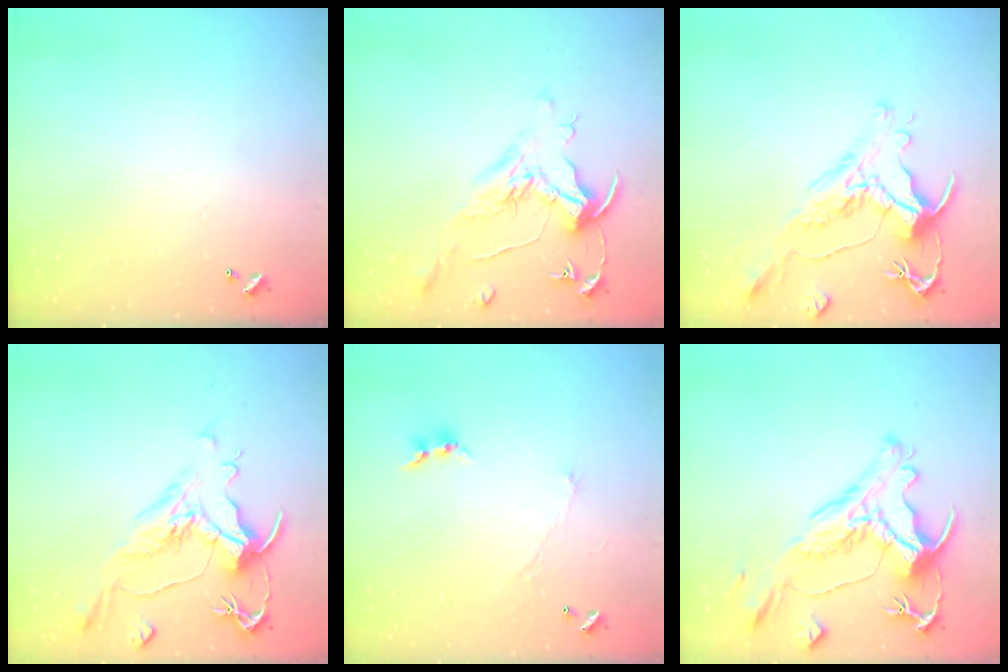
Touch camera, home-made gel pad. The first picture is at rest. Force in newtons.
{"total": 1.6, "press": 1.4, "slide": 0.7}
{"total": 1.6, "press": 0.9, "slide": 1.3}
{"total": 1.1, "press": 0.0, "slide": 1.1}
{"total": 0.0}
{"total": 3.1, "press": 2.8, "slide": 1.4}